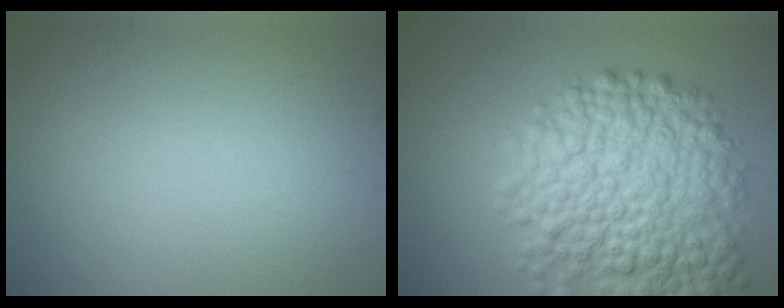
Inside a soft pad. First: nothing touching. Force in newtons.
{"total": 10.3, "press": 10.3, "slide": 0.4}